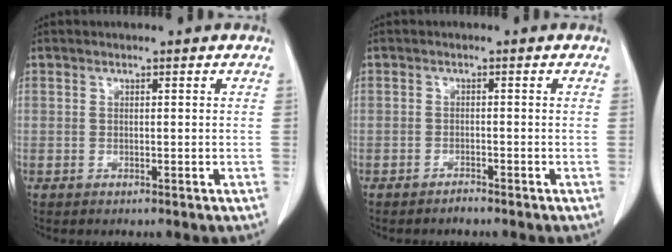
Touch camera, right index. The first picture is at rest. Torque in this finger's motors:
{"motor_torque": [0.17, -0.13, -0.04, 0.00]}